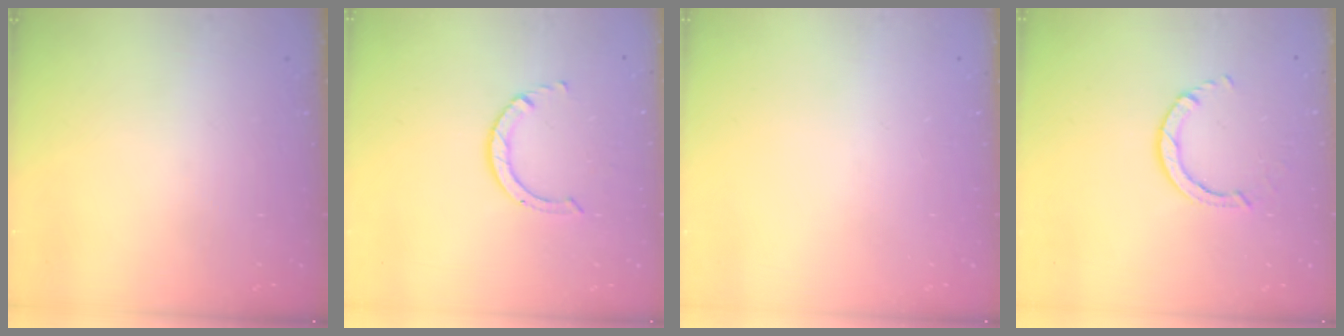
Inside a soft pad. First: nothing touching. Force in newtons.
{"total": 3.6, "press": 3.6, "slide": 0.6}
{"total": 0.0}
{"total": 3.0, "press": 3.0, "slide": 0.4}